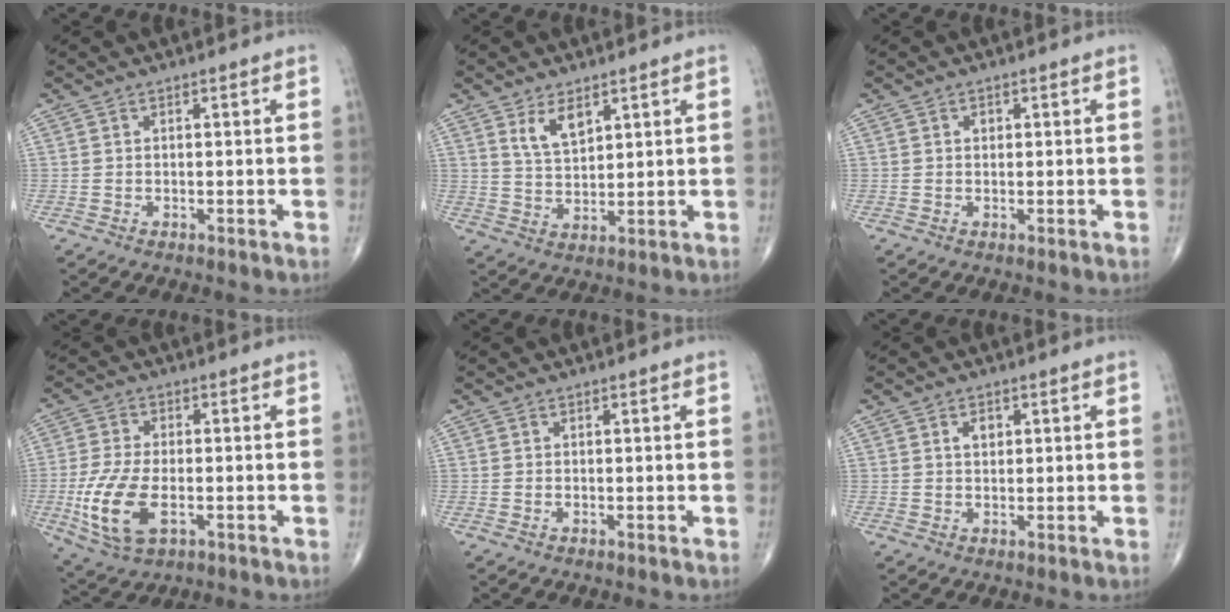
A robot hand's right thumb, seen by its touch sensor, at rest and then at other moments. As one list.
[{"total": 5.6, "force": [3.2, 2.7, 3.7], "torque": [-0.058, -0.022, 0.065]}, {"total": 1.0, "force": [0.3, 0.8, 0.5], "torque": [-0.004, 0.001, 0.003]}, {"total": 12.0, "force": [-3.1, 6.1, 9.9], "torque": [-0.217, -0.003, -0.051]}, {"total": 0.0}, {"total": 2.2, "force": [0.7, 1.5, 1.4], "torque": [-0.017, -0.001, 0.011]}]